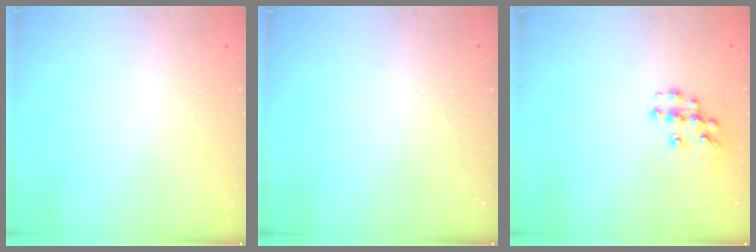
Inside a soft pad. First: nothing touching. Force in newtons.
{"total": 0.0}
{"total": 9.2, "press": 9.2, "slide": 0.5}